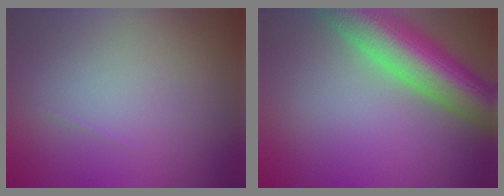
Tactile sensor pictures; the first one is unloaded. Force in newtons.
{"total": 11.2, "press": 11.2, "slide": 0.6}